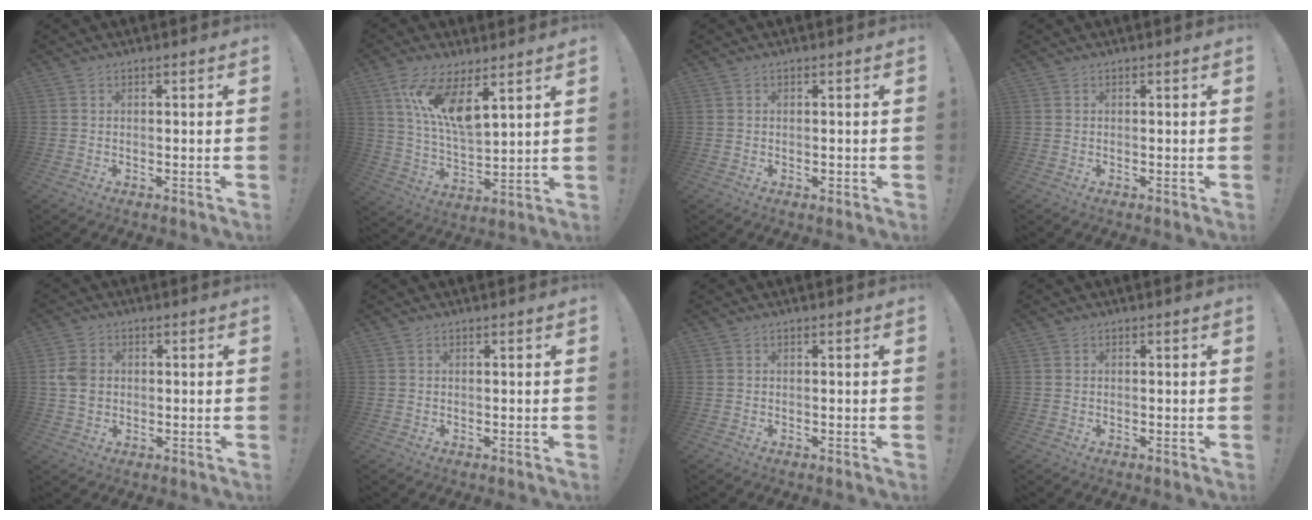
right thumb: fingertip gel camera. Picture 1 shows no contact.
{"total": 13.3, "force": [7.8, 4.3, 10.0], "torque": [-0.196, -0.038, 0.137]}
{"total": 0.7, "force": [-0.3, 0.4, 0.5], "torque": [0.003, -0.002, -0.006]}
{"total": 0.0}
{"total": 5.9, "force": [0.2, 4.9, 3.3], "torque": [-0.060, 0.006, 0.005]}
{"total": 0.0}
{"total": 0.0}
{"total": 0.0}